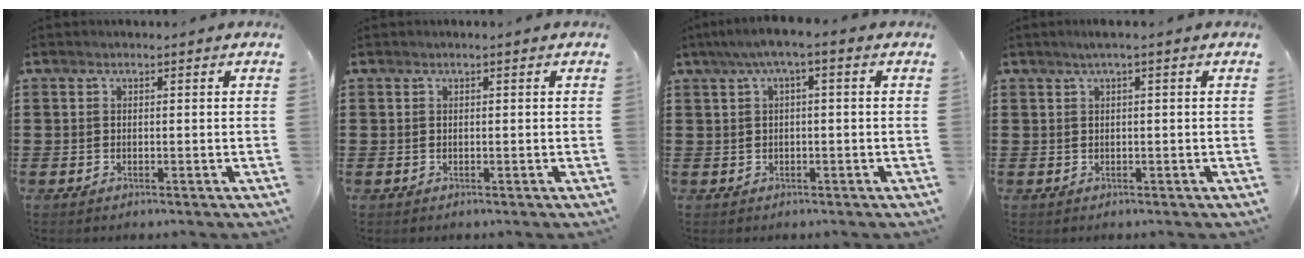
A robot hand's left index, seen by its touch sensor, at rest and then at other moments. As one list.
[{"total": 0.0}, {"total": 2.8, "force": [-0.5, 0.3, 2.8], "torque": [-0.049, 0.004, -0.013]}, {"total": 1.4, "force": [0.1, -0.1, 1.4], "torque": [-0.022, -0.004, 0.002]}]